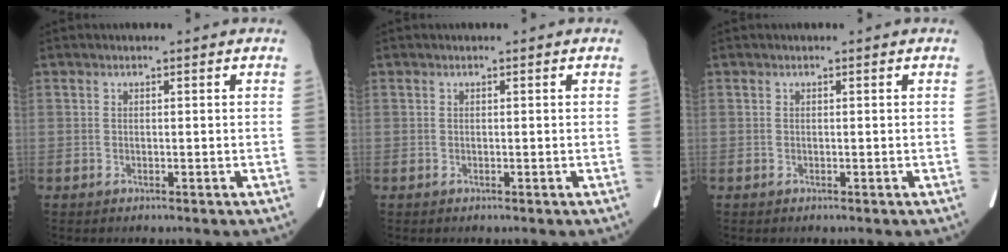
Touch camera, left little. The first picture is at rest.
{"total": 0.0}
{"total": 0.0}